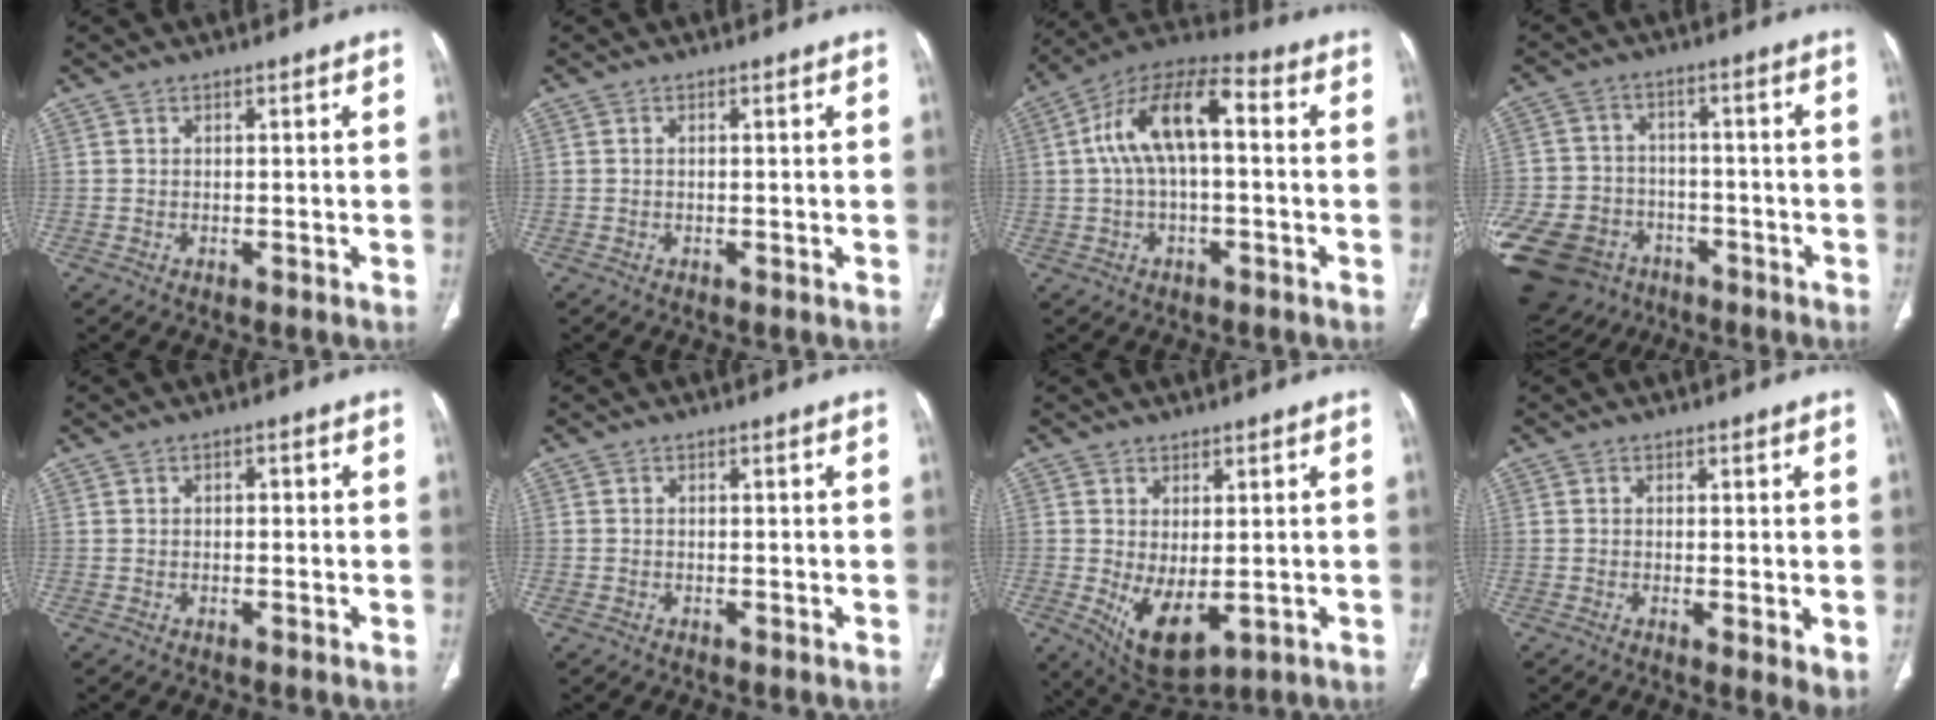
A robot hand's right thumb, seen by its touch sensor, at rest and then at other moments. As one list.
[{"total": 0.0}, {"total": 13.3, "force": [1.3, 6.1, 11.8], "torque": [-0.217, 0.044, 0.013]}, {"total": 22.2, "force": [-10.8, 16.6, 10.0], "torque": [-0.256, 0.041, -0.171]}, {"total": 1.0, "force": [0.0, 0.6, 0.7], "torque": [-0.007, 0.003, -0.002]}, {"total": 0.6, "force": [-0.4, 0.5, 0.2], "torque": [-0.009, 0.001, -0.008]}, {"total": 8.8, "force": [-1.4, 4.6, 7.4], "torque": [-0.115, -0.016, 0.000]}, {"total": 3.9, "force": [-0.4, 1.0, 3.7], "torque": [-0.063, -0.015, -0.009]}]